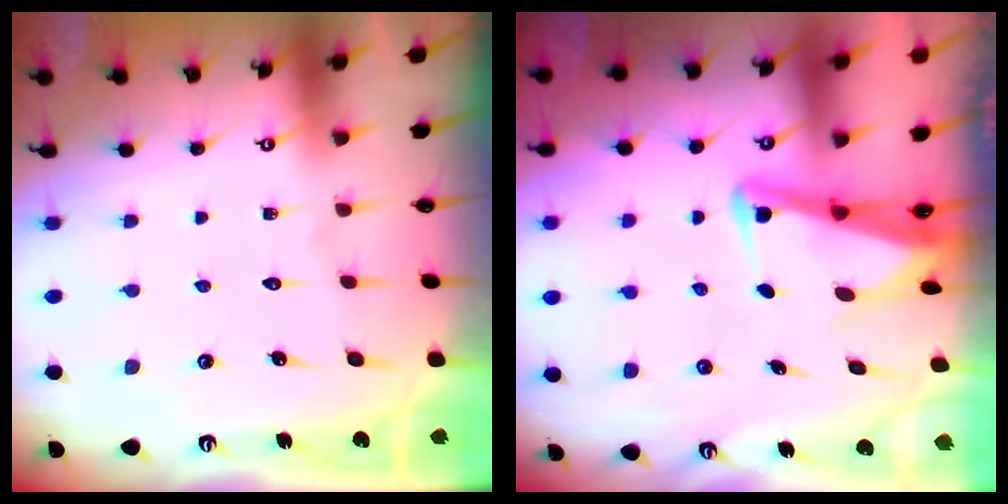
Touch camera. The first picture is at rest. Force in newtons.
{"total": 3.8, "press": 3.7, "slide": 1.0}